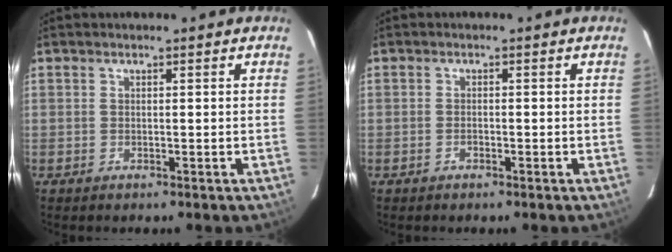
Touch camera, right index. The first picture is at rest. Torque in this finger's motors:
{"motor_torque": [-0.08, -0.01, -0.03, 0.00]}